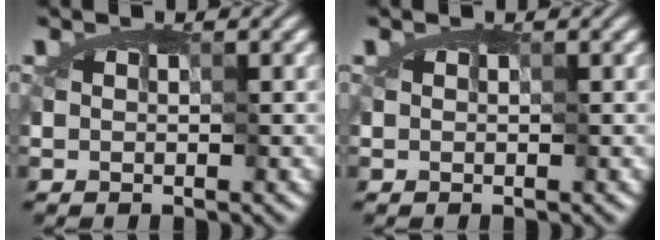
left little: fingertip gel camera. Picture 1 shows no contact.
{"total": 0.0}